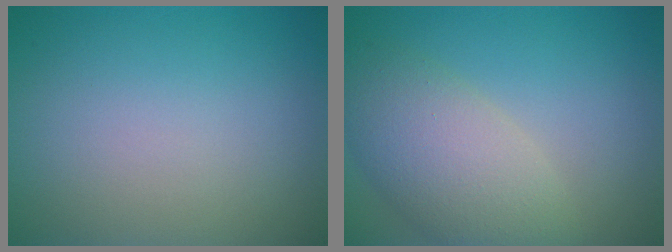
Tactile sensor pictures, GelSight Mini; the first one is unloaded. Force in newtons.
{"total": 6.2, "press": 6.1, "slide": 0.7}